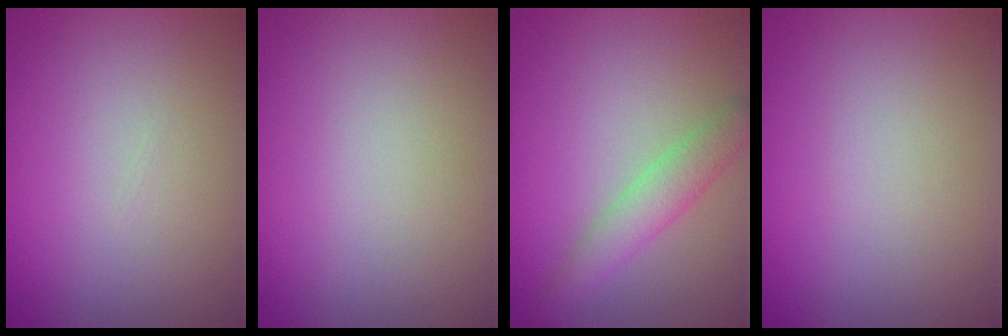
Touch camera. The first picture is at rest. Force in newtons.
{"total": 0.0}
{"total": 2.8, "press": 2.8, "slide": 0.1}
{"total": 0.0}